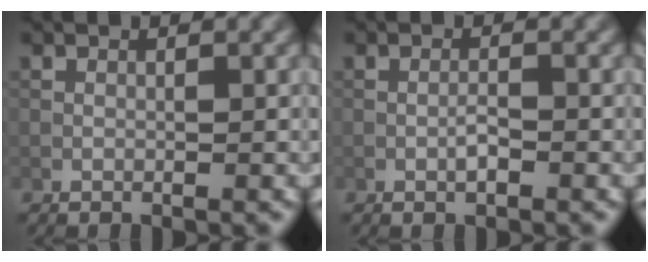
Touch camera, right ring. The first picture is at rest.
{"total": 1.1, "force": [-0.6, 0.3, 0.9], "torque": [-0.017, 0.002, -0.012]}